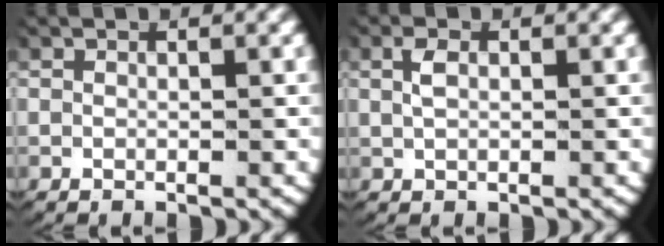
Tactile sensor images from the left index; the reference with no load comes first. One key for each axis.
{"total": 1.2, "fx": 0.3, "fy": 0.5, "fz": 1.0, "tx": -0.031, "ty": -0.003, "tz": 0.011}